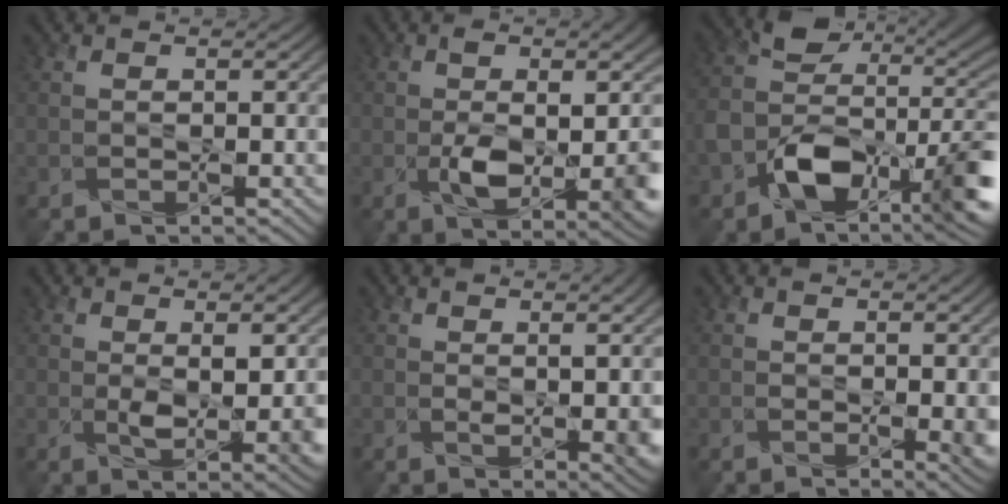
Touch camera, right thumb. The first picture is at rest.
{"total": 9.5, "force": [-0.8, 4.2, 8.5], "torque": [-0.144, -0.018, -0.001]}
{"total": 13.8, "force": [-5.4, 8.1, 9.8], "torque": [-0.168, -0.023, -0.098]}
{"total": 4.8, "force": [0.5, 1.6, 4.5], "torque": [-0.080, -0.011, 0.015]}
{"total": 5.3, "force": [0.9, 1.5, 5.0], "torque": [-0.063, -0.004, 0.019]}
{"total": 3.2, "force": [0.3, 0.8, 3.1], "torque": [-0.045, -0.003, 0.007]}